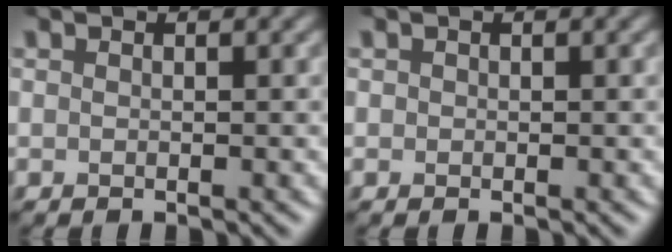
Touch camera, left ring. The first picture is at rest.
{"total": 0.0}